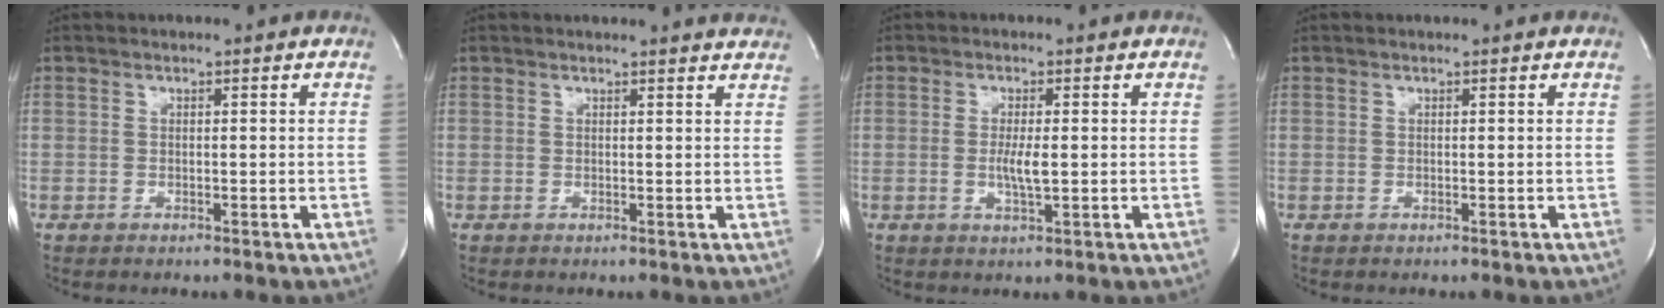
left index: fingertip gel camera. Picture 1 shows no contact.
{"total": 8.6, "force": [8.4, 0.6, 1.7], "torque": [-0.009, -0.004, 0.072]}
{"total": 3.0, "force": [-0.3, 0.3, 2.9], "torque": [-0.062, -0.010, -0.005]}
{"total": 1.2, "force": [1.2, 0.0, 0.2], "torque": [-0.009, 0.005, 0.012]}